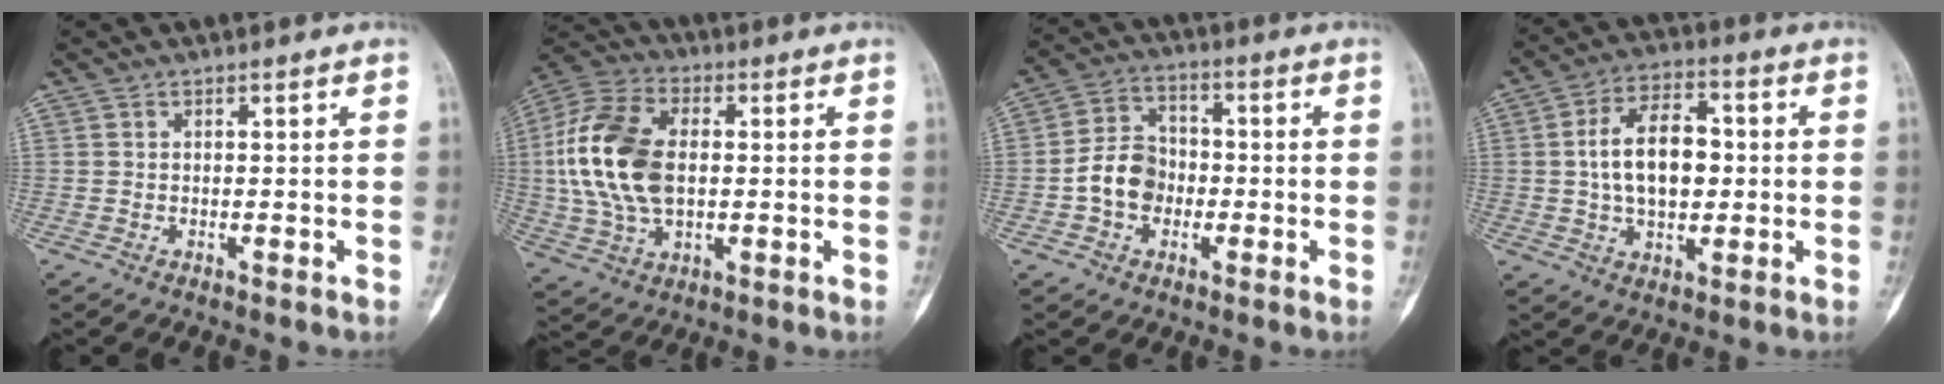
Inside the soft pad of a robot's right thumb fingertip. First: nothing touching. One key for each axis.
{"total": 18.1, "fx": 1.0, "fy": 11.1, "fz": 14.3, "tx": -0.293, "ty": 0.011, "tz": 0.019}
{"total": 8.8, "fx": -1.9, "fy": 7.1, "fz": 4.9, "tx": -0.070, "ty": 0.032, "tz": -0.044}
{"total": 12.8, "fx": 0.6, "fy": 7.7, "fz": 10.2, "tx": -0.155, "ty": 0.014, "tz": 0.008}